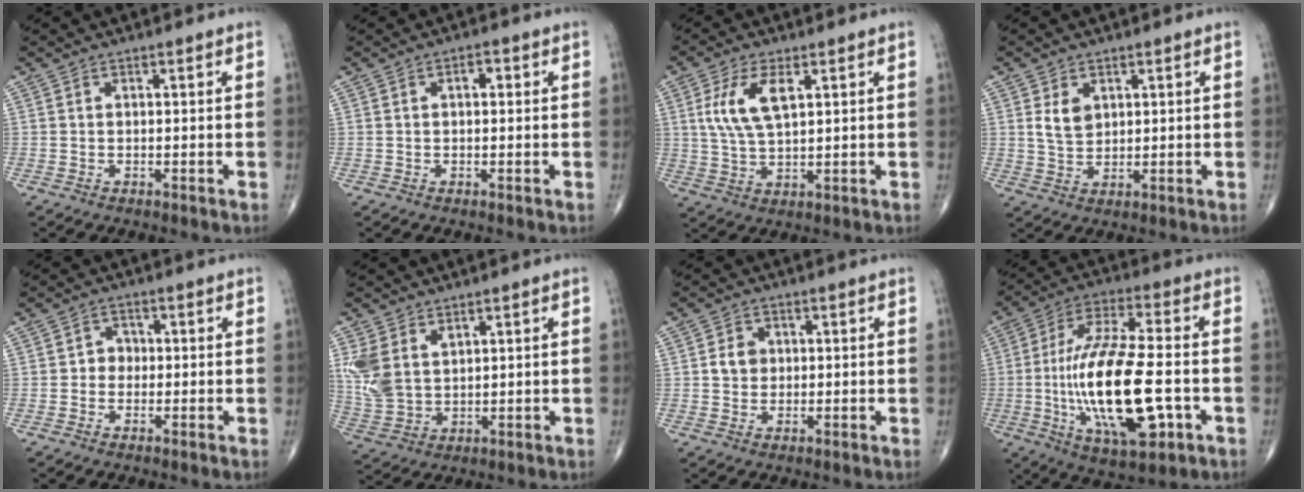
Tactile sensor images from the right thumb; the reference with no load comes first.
{"total": 1.8, "force": [0.4, 1.1, 1.4], "torque": [-0.016, 0.007, 0.002]}
{"total": 8.6, "force": [2.8, 3.8, 7.2], "torque": [-0.147, -0.005, 0.057]}
{"total": 4.3, "force": [1.6, 3.0, 2.6], "torque": [-0.035, -0.013, 0.036]}
{"total": 2.6, "force": [-0.3, 2.4, 1.1], "torque": [0.005, 0.010, -0.013]}
{"total": 8.1, "force": [3.3, 5.2, 5.2], "torque": [-0.110, -0.010, 0.081]}
{"total": 3.7, "force": [0.5, 3.2, 1.8], "torque": [-0.014, 0.003, 0.006]}
{"total": 22.1, "force": [-4.0, 7.8, 20.3], "torque": [-0.390, 0.014, -0.057]}